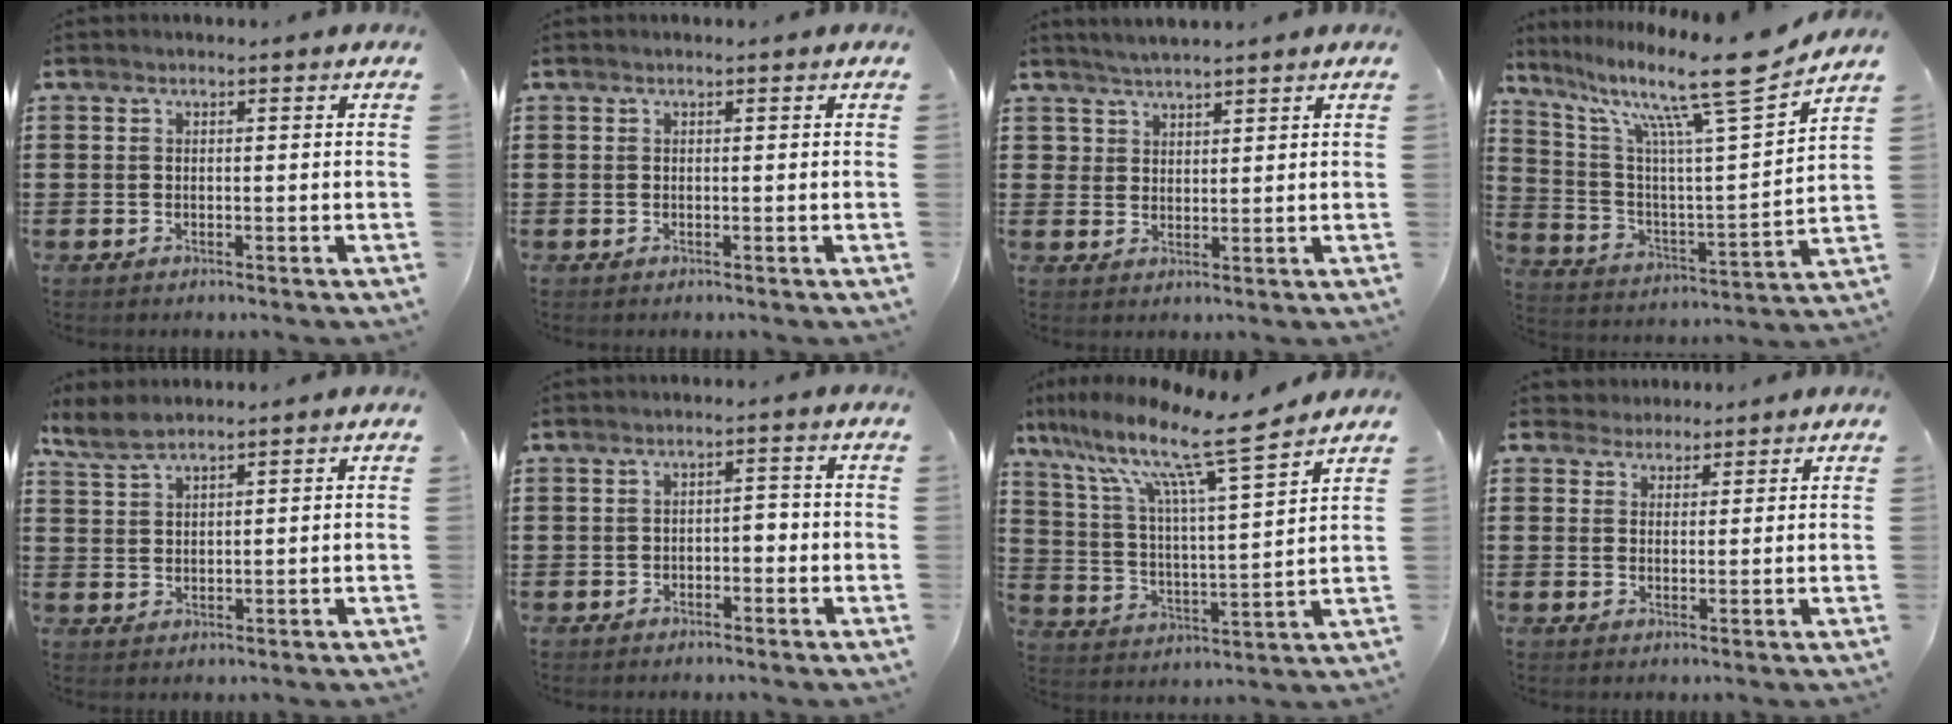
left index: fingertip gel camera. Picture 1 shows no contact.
{"total": 0.0}
{"total": 2.7, "force": [2.6, 0.7, 0.2], "torque": [-0.010, -0.001, 0.049]}
{"total": 14.8, "force": [10.9, 1.2, 10.0], "torque": [-0.205, -0.065, 0.167]}
{"total": 3.2, "force": [2.7, 0.8, 1.5], "torque": [-0.038, -0.002, 0.051]}
{"total": 1.9, "force": [-1.2, 1.0, 1.2], "torque": [-0.028, 0.004, -0.027]}
{"total": 12.8, "force": [9.8, 0.8, 8.2], "torque": [-0.185, -0.055, 0.159]}
{"total": 2.8, "force": [2.3, 1.5, -0.2], "torque": [-0.009, 0.006, 0.045]}